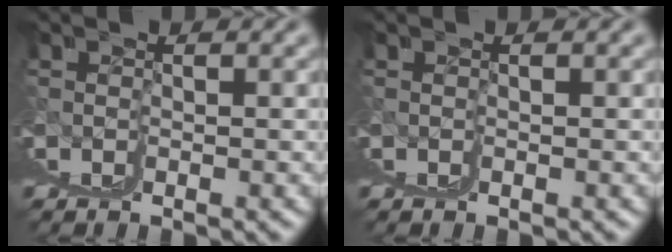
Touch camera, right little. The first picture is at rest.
{"total": 0.0}